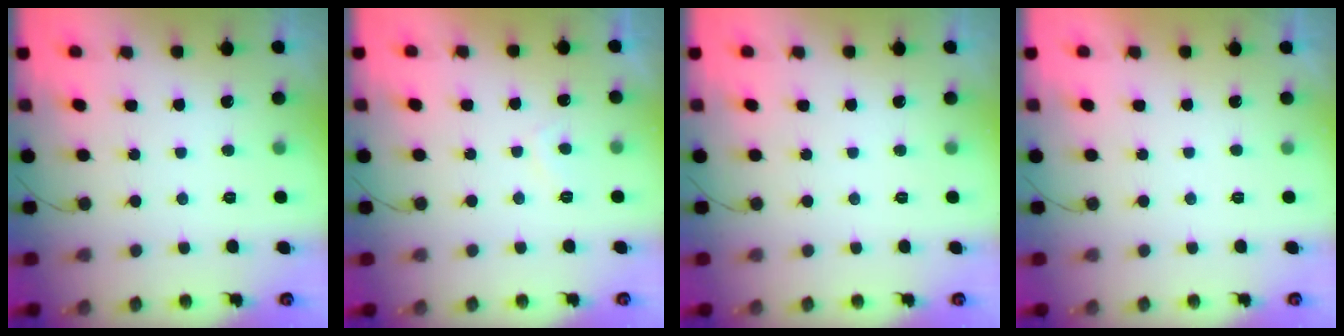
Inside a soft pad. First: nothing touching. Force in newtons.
{"total": 1.7, "press": 1.5, "slide": 0.7}
{"total": 0.0}
{"total": 2.2, "press": 2.2, "slide": 0.3}